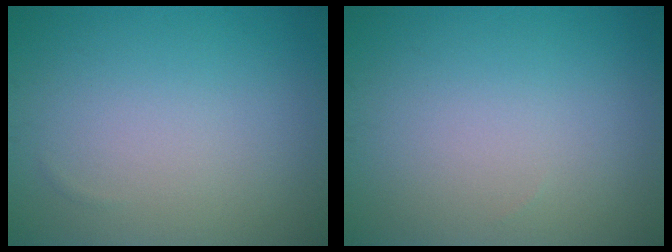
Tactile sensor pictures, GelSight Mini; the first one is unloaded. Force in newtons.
{"total": 0.0}